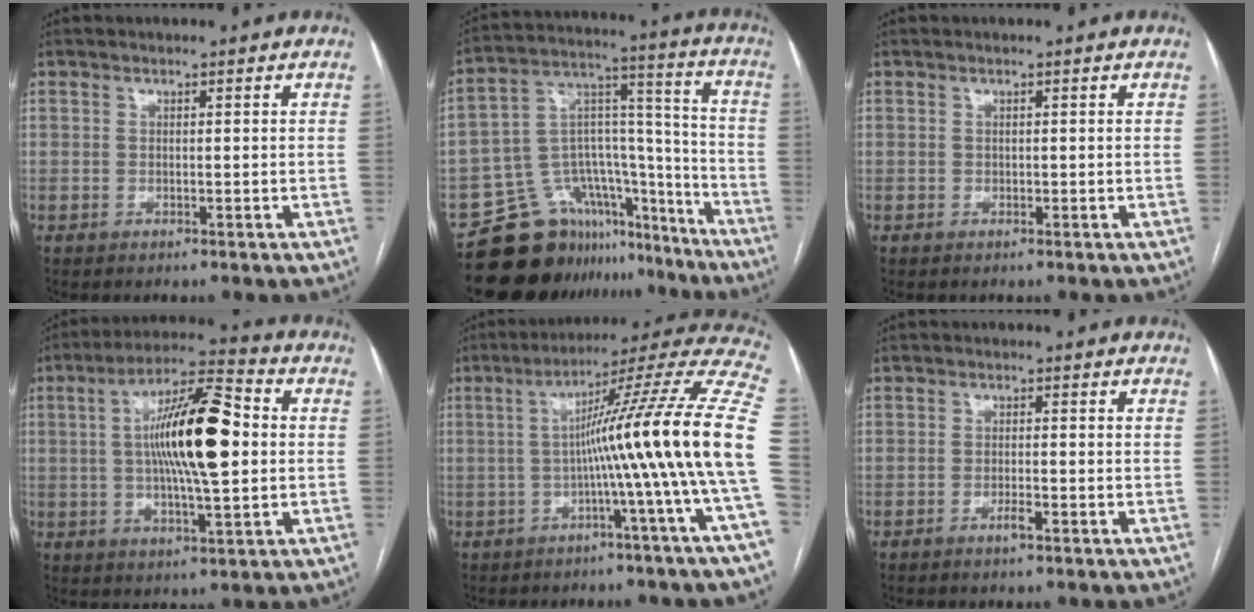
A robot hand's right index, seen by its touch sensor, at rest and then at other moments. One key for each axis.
{"total": 18.4, "fx": -15.4, "fy": 9.2, "fz": 4.0, "tx": -0.057, "ty": 0.086, "tz": -0.235}
{"total": 0.0}
{"total": 15.1, "fx": 1.1, "fy": 2.6, "fz": 14.8, "tx": -0.262, "ty": 0.020, "tz": 0.013}
{"total": 19.9, "fx": -2.2, "fy": -3.0, "fz": 19.6, "tx": -0.226, "ty": 0.032, "tz": -0.052}
{"total": 1.7, "fx": -1.0, "fy": 0.3, "fz": 1.4, "tx": -0.025, "ty": 0.000, "tz": -0.016}